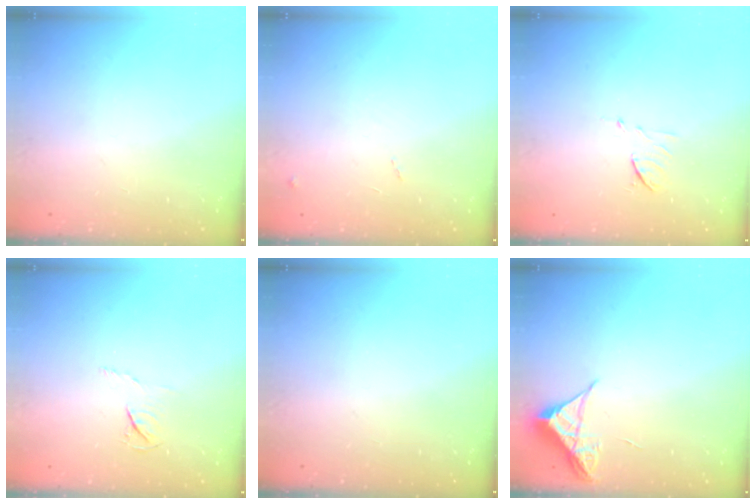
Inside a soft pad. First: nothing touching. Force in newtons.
{"total": 6.8, "press": 6.8, "slide": 0.6}
{"total": 6.0, "press": 5.9, "slide": 0.6}
{"total": 3.8, "press": 3.8, "slide": 0.5}
{"total": 0.0}
{"total": 5.2, "press": 5.1, "slide": 0.3}